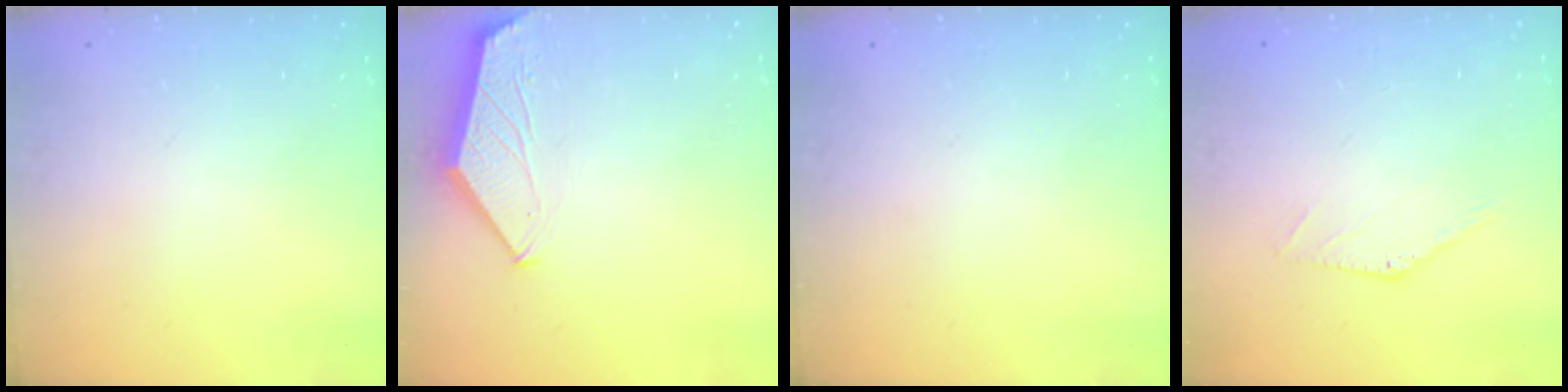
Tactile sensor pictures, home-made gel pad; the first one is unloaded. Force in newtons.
{"total": 1.7, "press": 1.6, "slide": 0.4}
{"total": 0.0}
{"total": 0.8, "press": 0.8, "slide": 0.1}